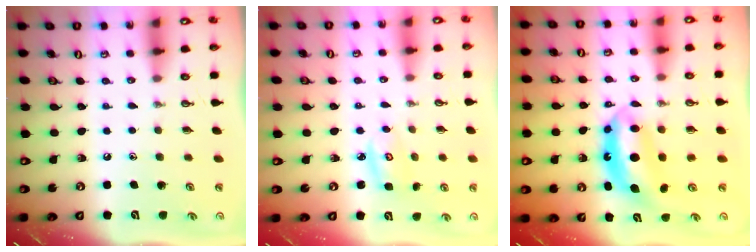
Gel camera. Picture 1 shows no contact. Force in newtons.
{"total": 3.4, "press": 3.4, "slide": 0.3}
{"total": 7.5, "press": 7.5, "slide": 0.5}